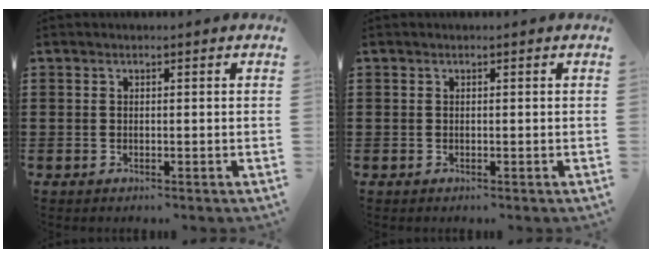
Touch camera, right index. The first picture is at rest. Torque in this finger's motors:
{"motor_torque": [-0.04, -0.07, 0.00, 0.01]}